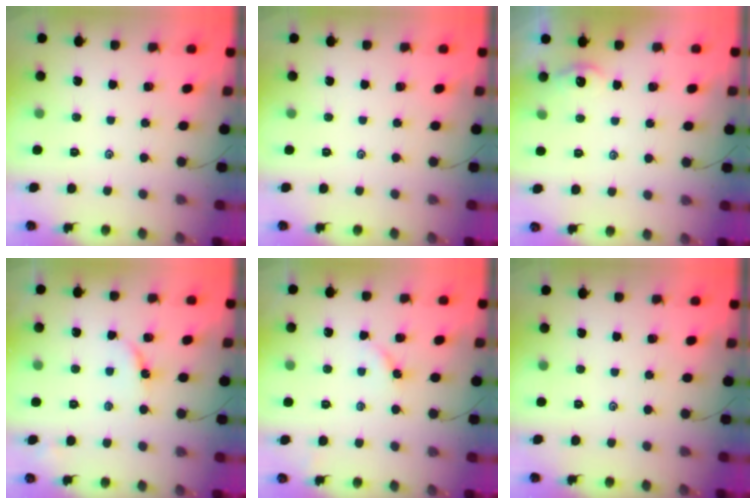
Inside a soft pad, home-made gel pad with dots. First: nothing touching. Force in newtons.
{"total": 0.0}
{"total": 2.7, "press": 2.7, "slide": 0.3}
{"total": 4.5, "press": 4.5, "slide": 0.5}
{"total": 2.7, "press": 2.7, "slide": 0.4}
{"total": 0.0}